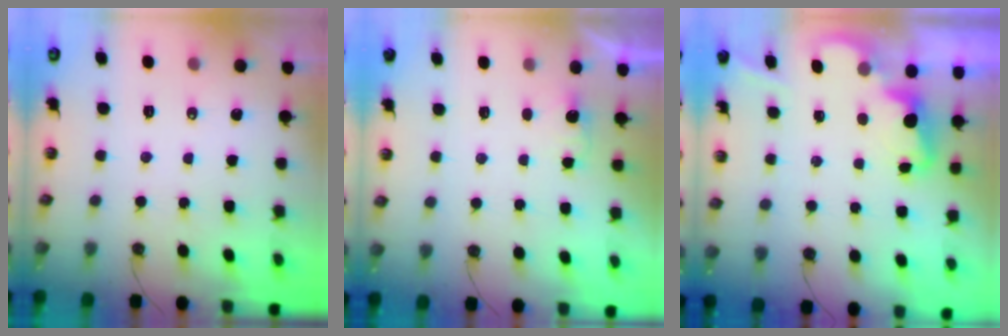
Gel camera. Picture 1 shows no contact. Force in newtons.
{"total": 1.5, "press": 1.2, "slide": 0.8}
{"total": 2.4, "press": 2.3, "slide": 0.5}